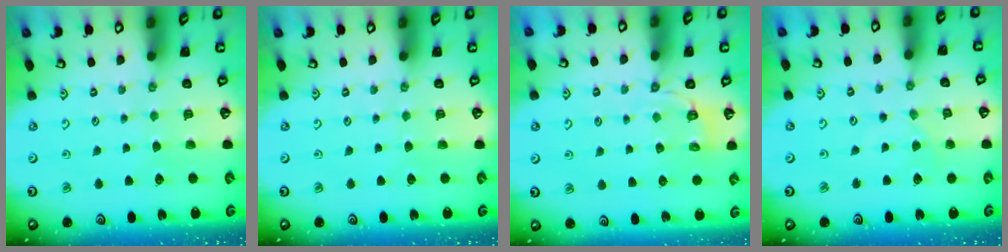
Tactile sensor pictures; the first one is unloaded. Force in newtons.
{"total": 0.0}
{"total": 2.7, "press": 1.4, "slide": 2.3}
{"total": 0.6, "press": 0.5, "slide": 0.2}